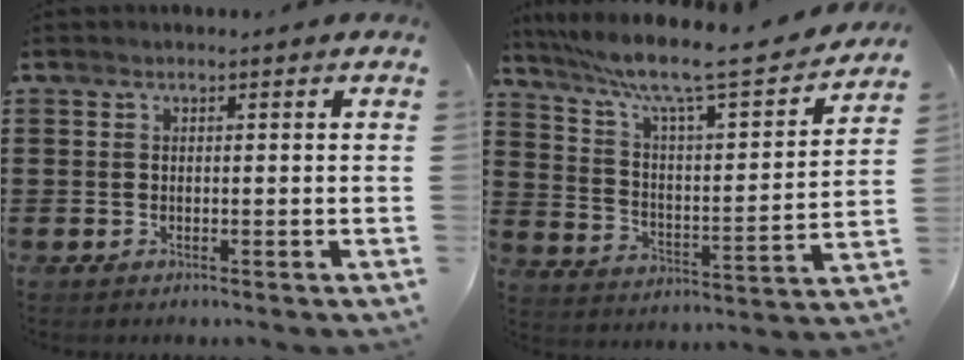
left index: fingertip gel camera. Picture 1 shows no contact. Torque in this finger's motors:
{"motor_torque": [2.14, 0.00, 0.34, 0.12]}